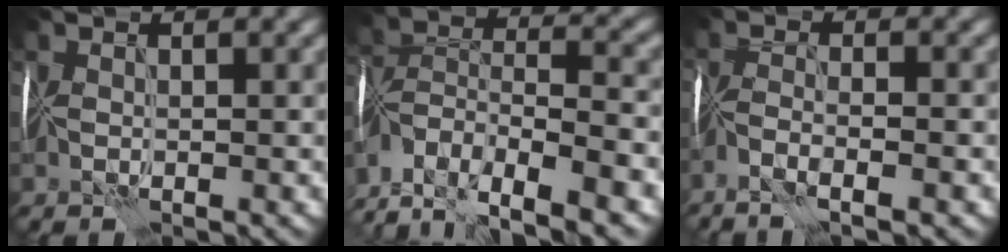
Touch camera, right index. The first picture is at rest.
{"total": 11.2, "force": [-8.0, 4.6, 6.4], "torque": [-0.123, 0.013, -0.141]}
{"total": 3.5, "force": [-2.2, 0.4, 2.6], "torque": [-0.055, 0.003, -0.048]}